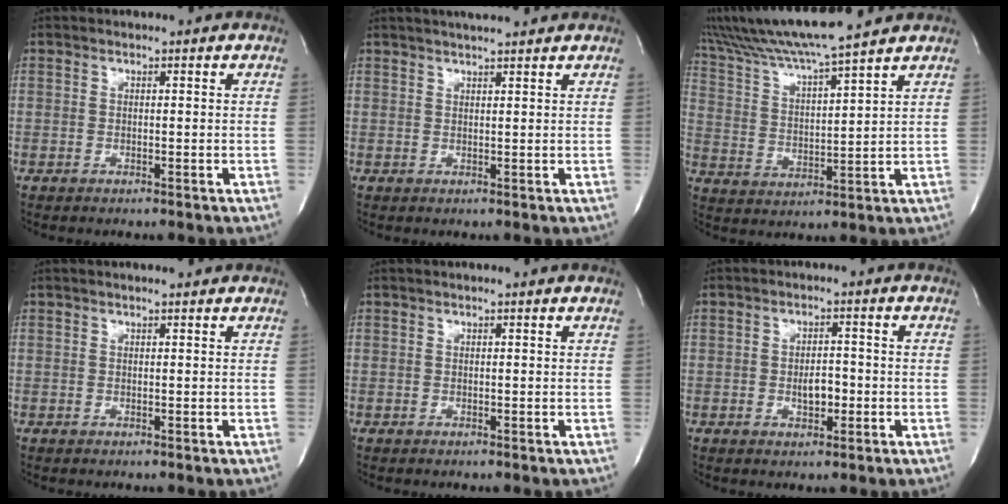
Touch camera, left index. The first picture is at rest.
{"total": 6.3, "force": [5.4, 0.5, 3.1], "torque": [-0.053, 0.022, 0.077]}
{"total": 14.6, "force": [12.9, -0.7, 6.9], "torque": [-0.144, 0.012, 0.223]}
{"total": 1.7, "force": [1.5, 0.2, 0.8], "torque": [-0.014, 0.010, 0.019]}
{"total": 0.9, "force": [0.8, -0.1, 0.3], "torque": [-0.009, 0.007, 0.012]}
{"total": 3.2, "force": [-0.9, 1.6, 2.6], "torque": [-0.043, 0.000, -0.011]}